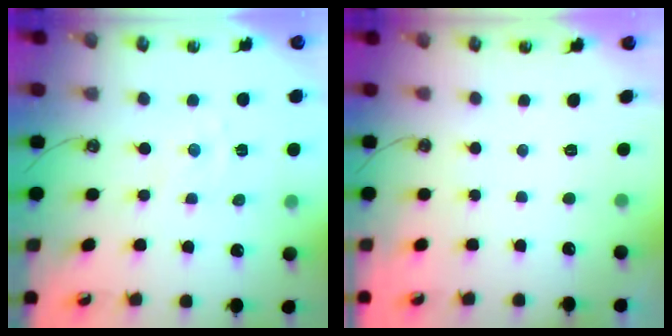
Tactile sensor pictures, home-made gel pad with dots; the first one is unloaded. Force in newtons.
{"total": 0.0}